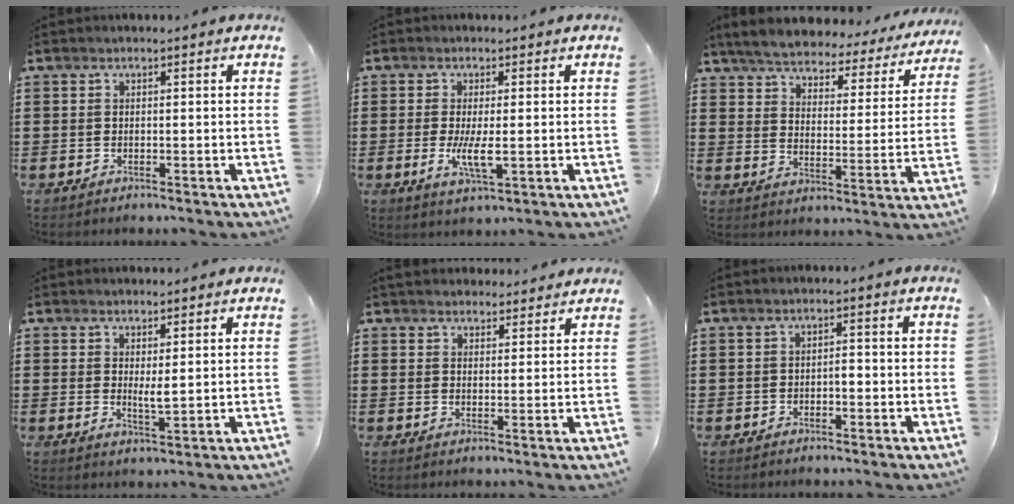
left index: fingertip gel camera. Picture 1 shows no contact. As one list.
[{"total": 5.1, "force": [-0.6, 1.4, 4.9], "torque": [-0.097, -0.005, -0.012]}, {"total": 4.4, "force": [4.3, 0.5, 1.0], "torque": [-0.045, -0.030, 0.068]}, {"total": 3.0, "force": [1.3, 0.7, 2.6], "torque": [-0.045, -0.006, 0.022]}, {"total": 3.0, "force": [2.9, 0.7, 0.2], "torque": [-0.003, -0.006, 0.053]}, {"total": 1.6, "force": [-0.8, 0.6, 1.3], "torque": [-0.026, 0.001, -0.017]}]